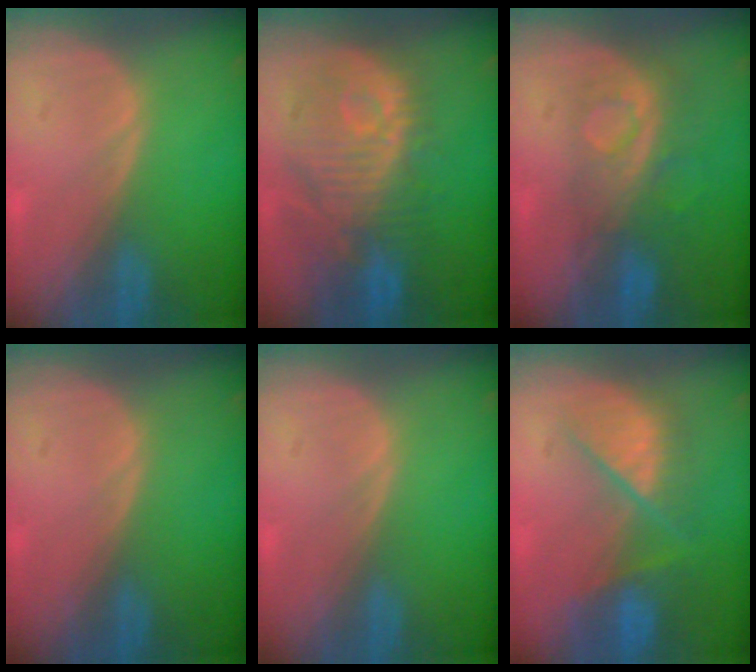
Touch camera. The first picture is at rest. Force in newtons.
{"total": 11.6, "press": 10.7, "slide": 4.4}
{"total": 8.4, "press": 7.1, "slide": 4.4}
{"total": 0.0}
{"total": 0.0}
{"total": 9.2, "press": 7.9, "slide": 4.7}